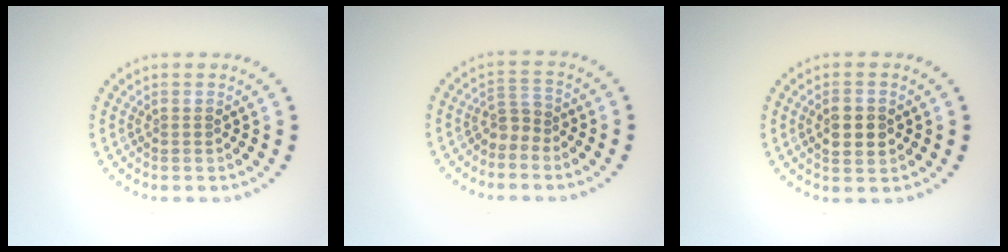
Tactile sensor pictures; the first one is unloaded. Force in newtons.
{"total": 2.0, "press": 1.4, "slide": 1.4}
{"total": 2.6, "press": 2.6, "slide": 0.2}